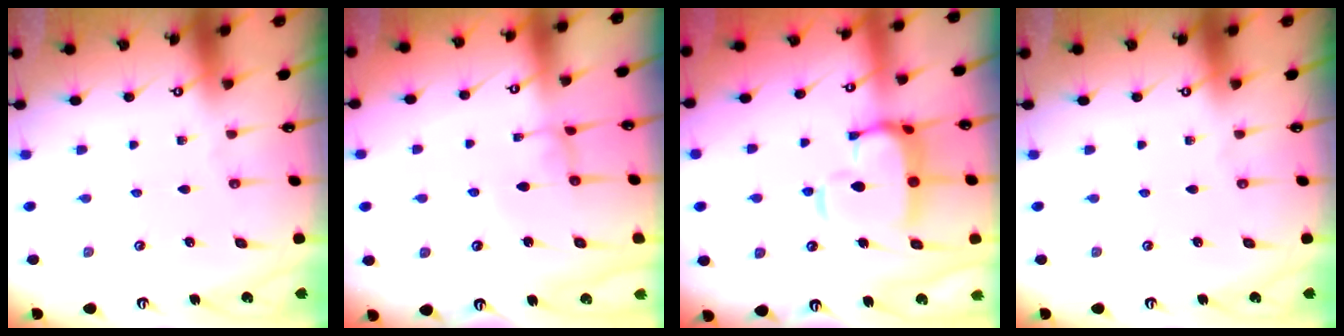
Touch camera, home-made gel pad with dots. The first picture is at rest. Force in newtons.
{"total": 1.4, "press": 1.4, "slide": 0.1}
{"total": 10.0, "press": 9.9, "slide": 1.5}
{"total": 0.0}